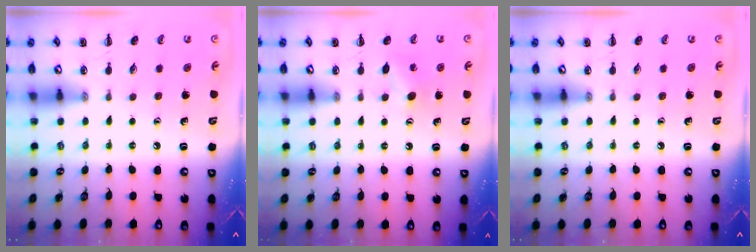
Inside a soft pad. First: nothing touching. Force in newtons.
{"total": 5.3, "press": 5.0, "slide": 1.5}
{"total": 0.0}